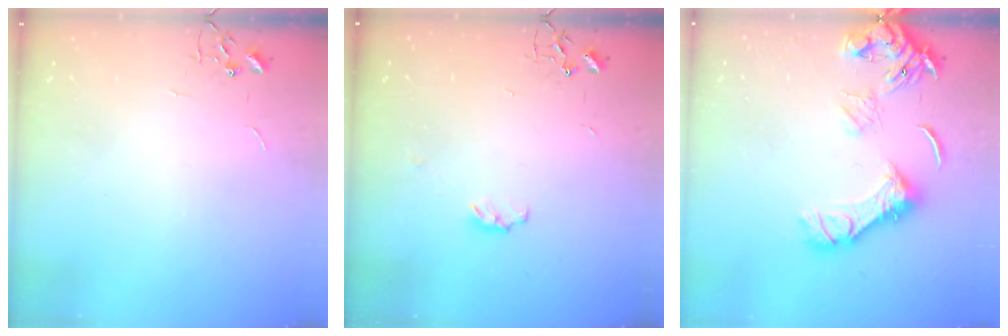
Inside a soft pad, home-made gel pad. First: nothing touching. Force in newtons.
{"total": 3.8, "press": 3.8, "slide": 0.5}
{"total": 14.9, "press": 14.8, "slide": 1.8}